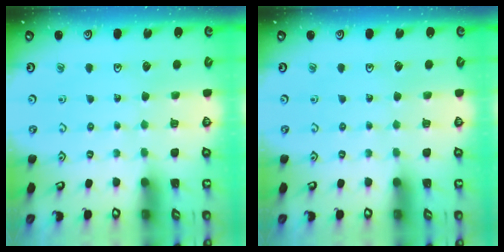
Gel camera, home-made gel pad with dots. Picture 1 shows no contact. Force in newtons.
{"total": 0.0}